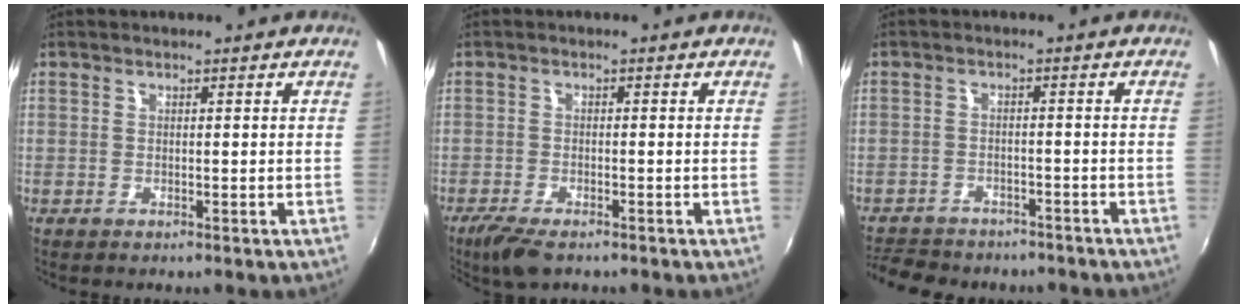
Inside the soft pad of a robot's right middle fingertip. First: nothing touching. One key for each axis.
{"total": 5.7, "fx": -4.3, "fy": 1.7, "fz": 3.5, "tx": -0.086, "ty": -0.018, "tz": -0.078}
{"total": 11.3, "fx": -9.5, "fy": 4.5, "fz": 4.1, "tx": -0.108, "ty": -0.012, "tz": -0.142}